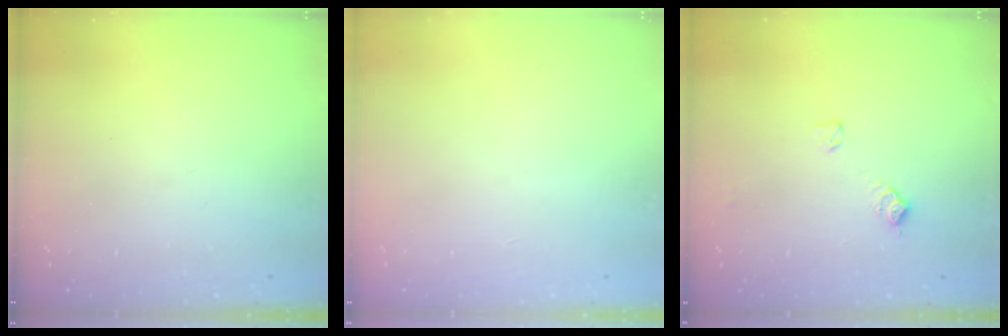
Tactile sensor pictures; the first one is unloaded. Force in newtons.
{"total": 0.0}
{"total": 7.1, "press": 7.0, "slide": 0.8}